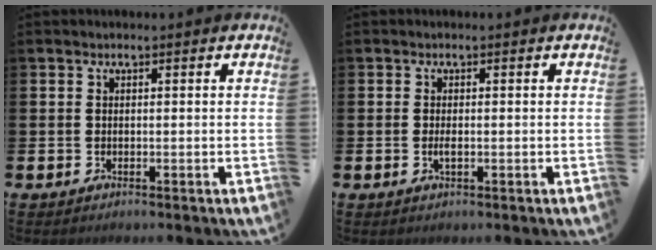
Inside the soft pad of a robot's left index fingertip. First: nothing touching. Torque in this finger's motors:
{"motor_torque": [0.32, 0.18, 0.02, 0.05]}